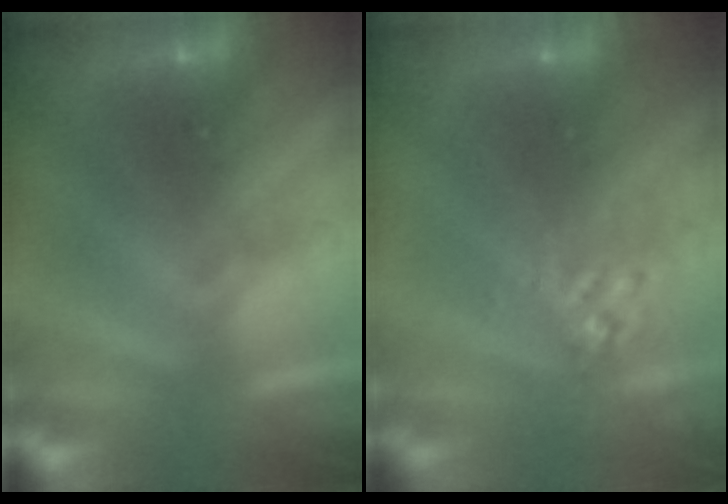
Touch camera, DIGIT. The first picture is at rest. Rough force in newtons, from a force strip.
{"total": 2.9}